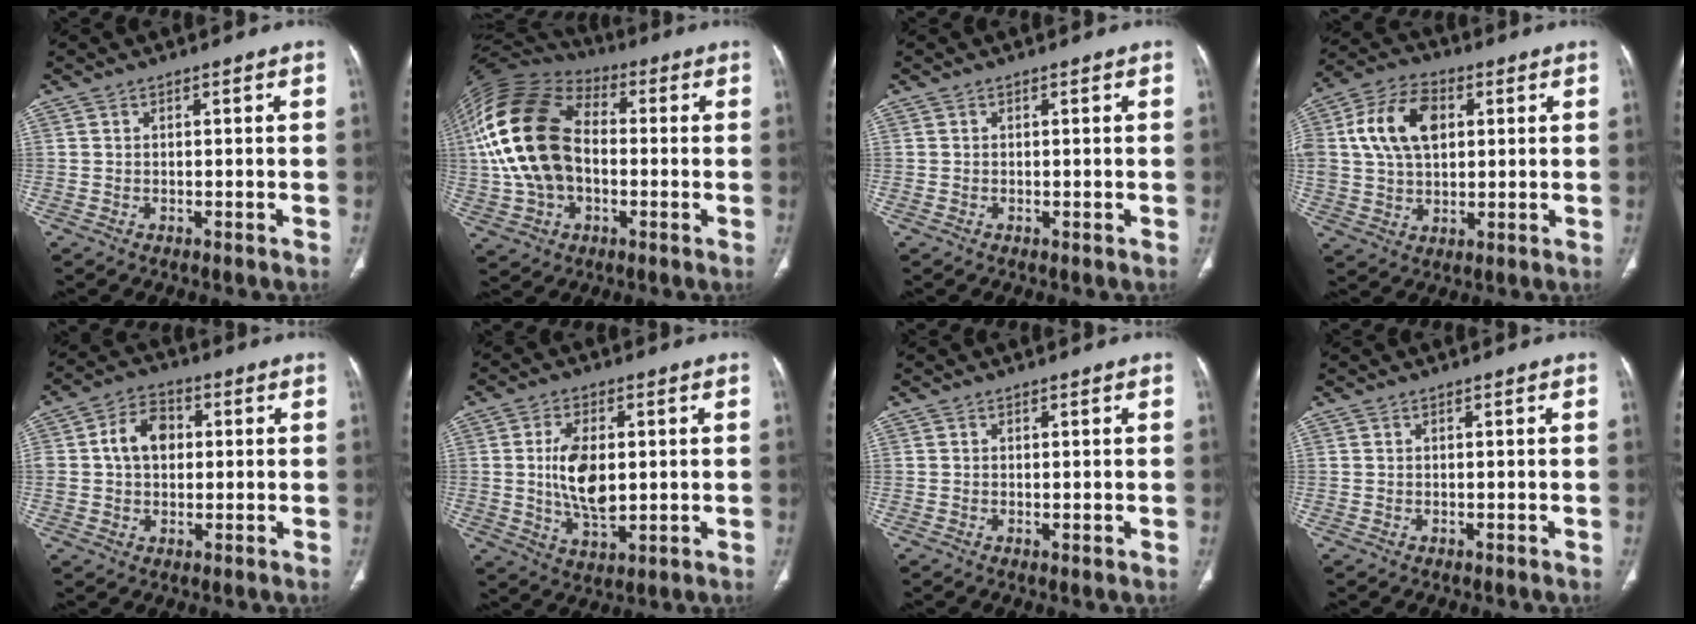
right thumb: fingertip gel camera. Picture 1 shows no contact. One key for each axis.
{"total": 22.0, "fx": 0.3, "fy": 14.4, "fz": 16.6, "tx": -0.343, "ty": 0.021, "tz": 0.002}
{"total": 0.0}
{"total": 13.6, "fx": 3.2, "fy": 9.1, "fz": 9.6, "tx": -0.165, "ty": 0.012, "tz": 0.056}
{"total": 8.6, "fx": 1.2, "fy": 6.3, "fz": 5.8, "tx": -0.082, "ty": 0.014, "tz": 0.017}
{"total": 10.4, "fx": 0.7, "fy": 5.6, "fz": 8.7, "tx": -0.154, "ty": -0.011, "tz": 0.020}
{"total": 0.6, "fx": 0.0, "fy": 0.2, "fz": 0.6, "tx": -0.015, "ty": -0.004, "tz": 0.000}
{"total": 0.0}